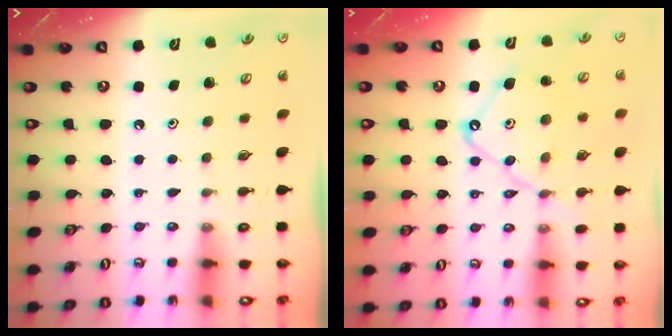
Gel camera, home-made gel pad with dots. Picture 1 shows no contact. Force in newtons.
{"total": 12.8, "press": 12.7, "slide": 1.2}